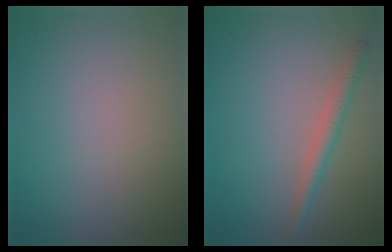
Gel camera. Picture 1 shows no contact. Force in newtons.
{"total": 2.0, "press": 2.0, "slide": 0.0}